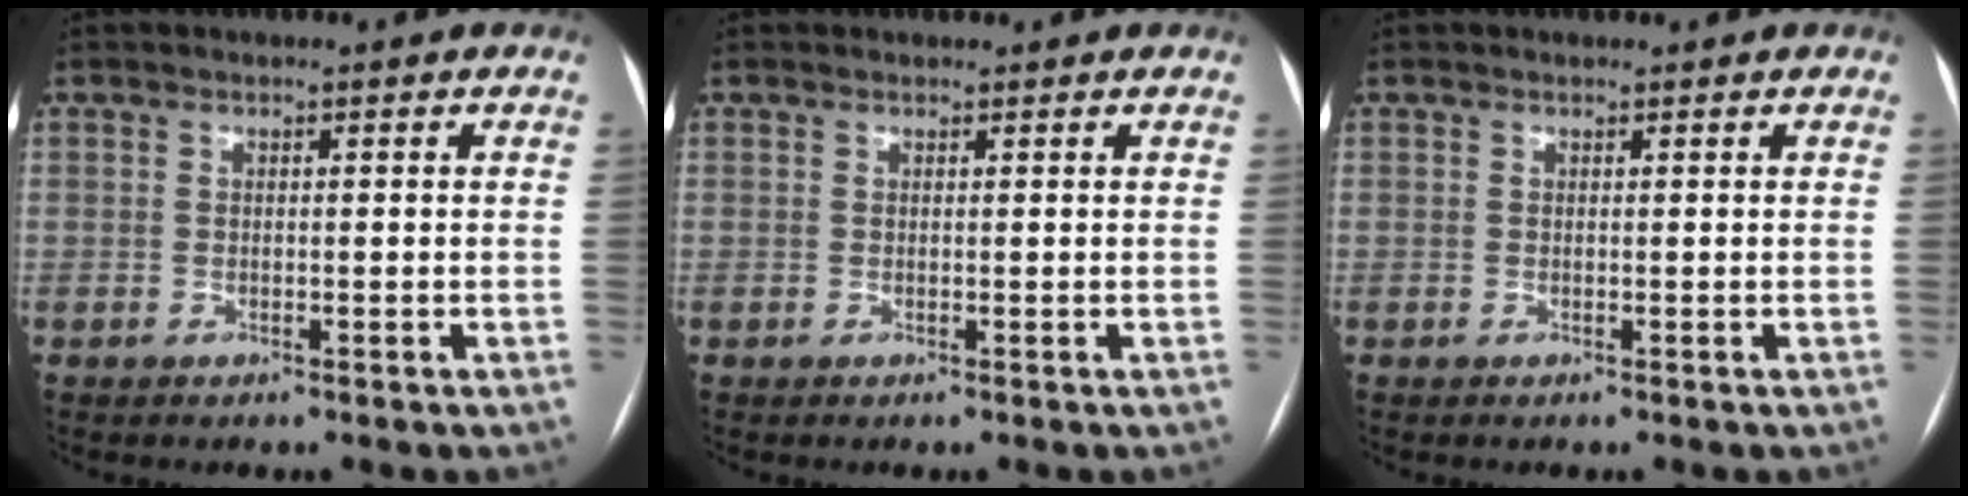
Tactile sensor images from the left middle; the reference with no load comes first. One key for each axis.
{"total": 0.8, "fx": 0.7, "fy": 0.3, "fz": 0.0, "tx": -0.004, "ty": 0.008, "tz": 0.010}
{"total": 0.7, "fx": 0.7, "fy": 0.2, "fz": 0.1, "tx": -0.007, "ty": 0.011, "tz": 0.013}